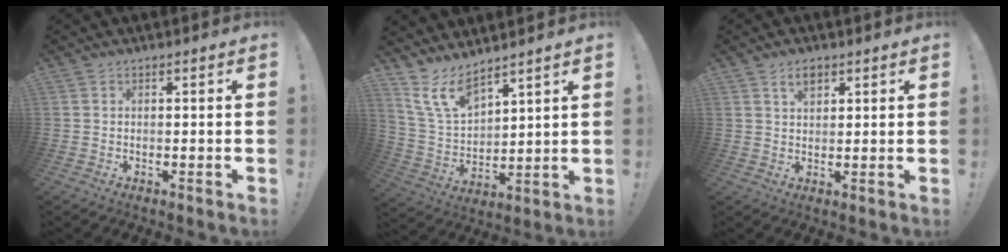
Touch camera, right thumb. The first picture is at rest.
{"total": 11.2, "force": [8.7, 4.6, 5.3], "torque": [-0.121, -0.056, 0.170]}
{"total": 3.8, "force": [2.3, 2.0, 2.1], "torque": [-0.029, -0.007, 0.038]}